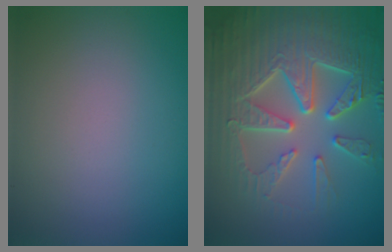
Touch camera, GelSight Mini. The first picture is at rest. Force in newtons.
{"total": 8.9, "press": 6.3, "slide": 6.3}